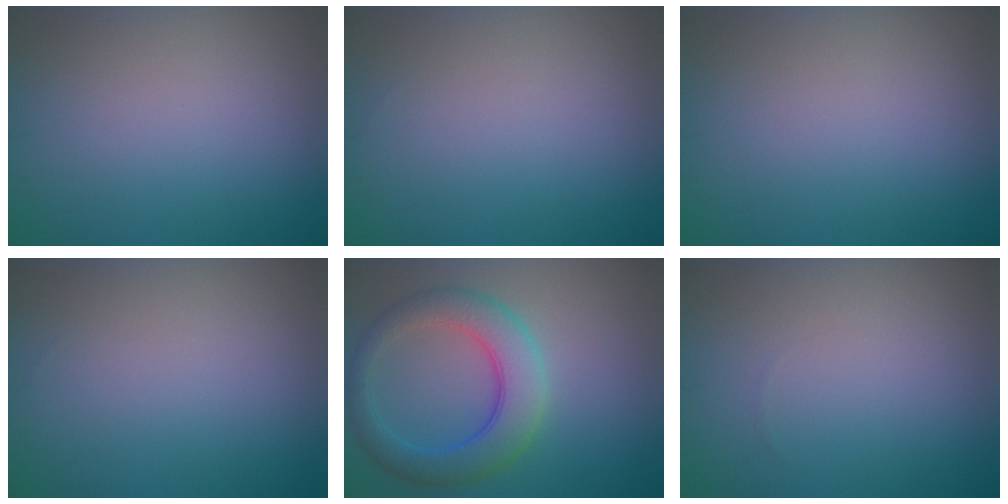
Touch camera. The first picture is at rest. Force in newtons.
{"total": 0.0}
{"total": 0.0}
{"total": 0.0}
{"total": 5.9, "press": 5.9, "slide": 0.1}
{"total": 0.0}